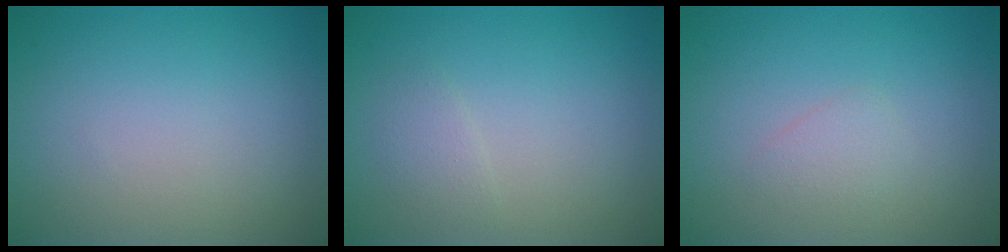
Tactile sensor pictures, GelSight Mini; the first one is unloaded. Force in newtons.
{"total": 1.2, "press": 1.2, "slide": 0.0}
{"total": 1.1, "press": 1.1, "slide": 0.0}